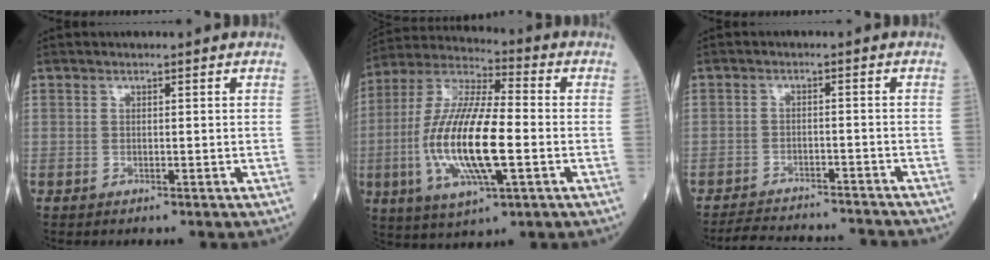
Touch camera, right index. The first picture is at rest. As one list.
[{"total": 17.6, "force": [-3.3, 3.9, 16.8], "torque": [-0.351, -0.008, -0.059]}, {"total": 10.7, "force": [-10.4, 1.5, 2.1], "torque": [-0.035, 0.008, -0.143]}]